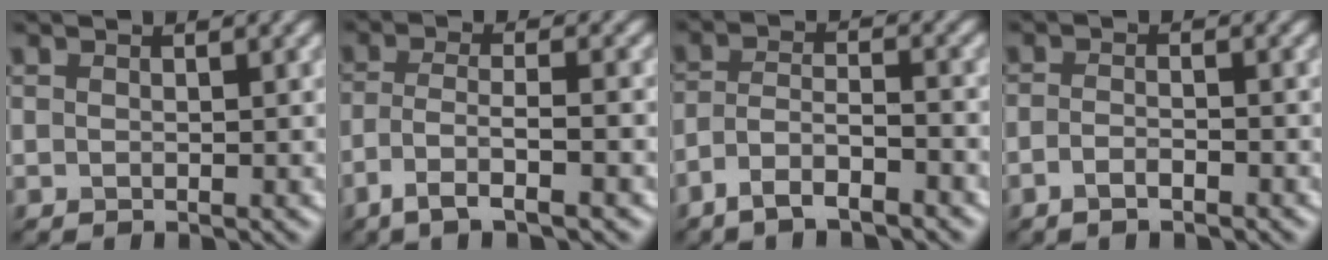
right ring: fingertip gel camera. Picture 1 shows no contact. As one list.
[{"total": 4.7, "force": [-2.6, 0.9, 3.8], "torque": [-0.068, 0.002, -0.053]}, {"total": 4.1, "force": [-3.0, 1.1, 2.6], "torque": [-0.049, 0.005, -0.062]}, {"total": 1.6, "force": [-1.0, 0.5, 1.2], "torque": [-0.023, 0.000, -0.022]}]